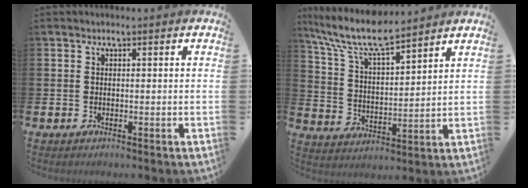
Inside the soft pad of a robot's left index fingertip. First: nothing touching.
{"total": 9.5, "force": [8.3, 1.7, 4.3], "torque": [-0.121, -0.038, 0.148]}